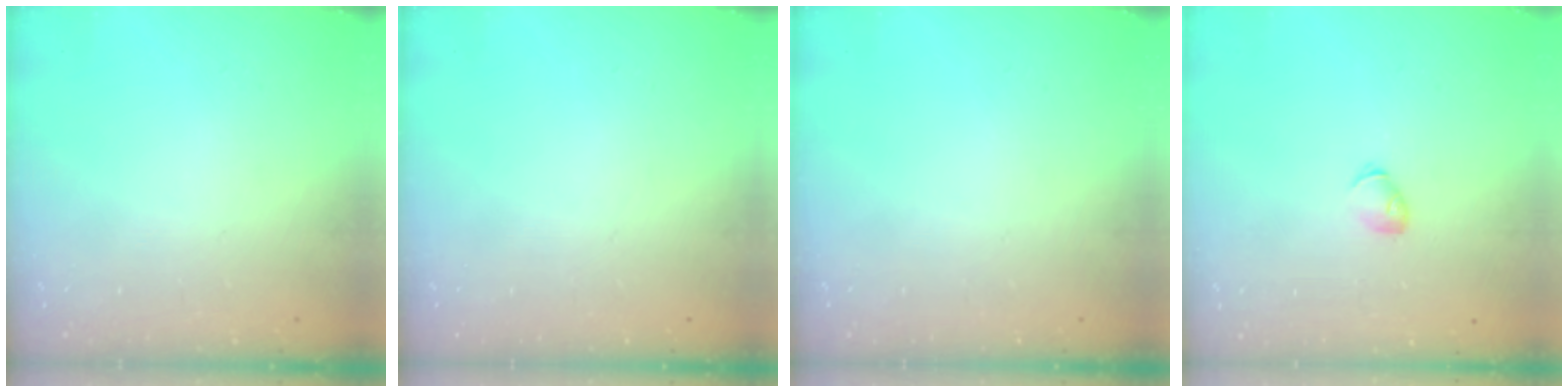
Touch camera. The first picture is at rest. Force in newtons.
{"total": 0.0}
{"total": 0.0}
{"total": 4.1, "press": 4.0, "slide": 1.0}